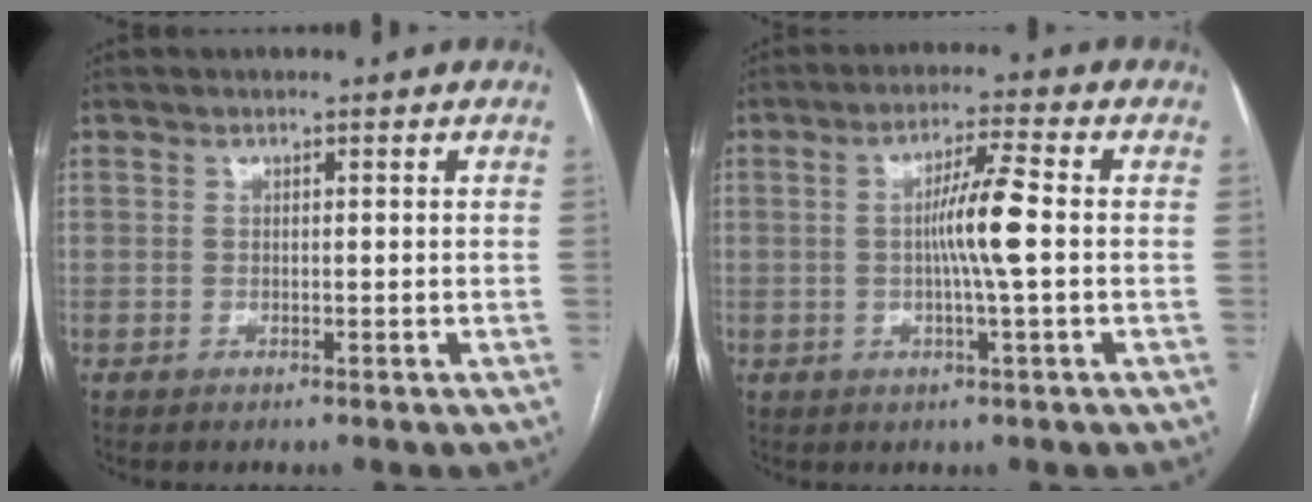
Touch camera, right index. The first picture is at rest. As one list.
[{"total": 6.6, "force": [-0.3, -0.5, 6.6], "torque": [-0.120, 0.005, -0.007]}]